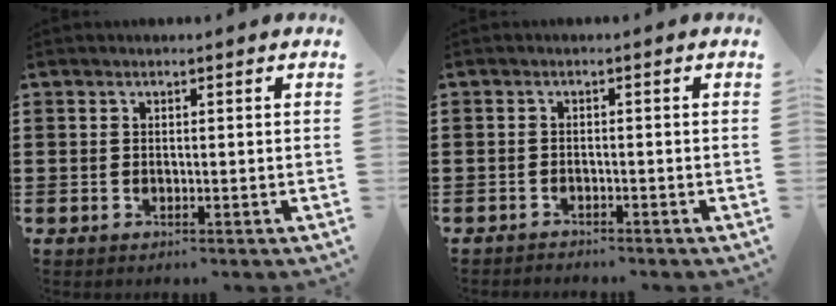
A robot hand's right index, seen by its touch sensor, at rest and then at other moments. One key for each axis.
{"total": 1.2, "fx": -1.2, "fy": 0.2, "fz": -0.1, "tx": -0.002, "ty": 0.003, "tz": -0.026}